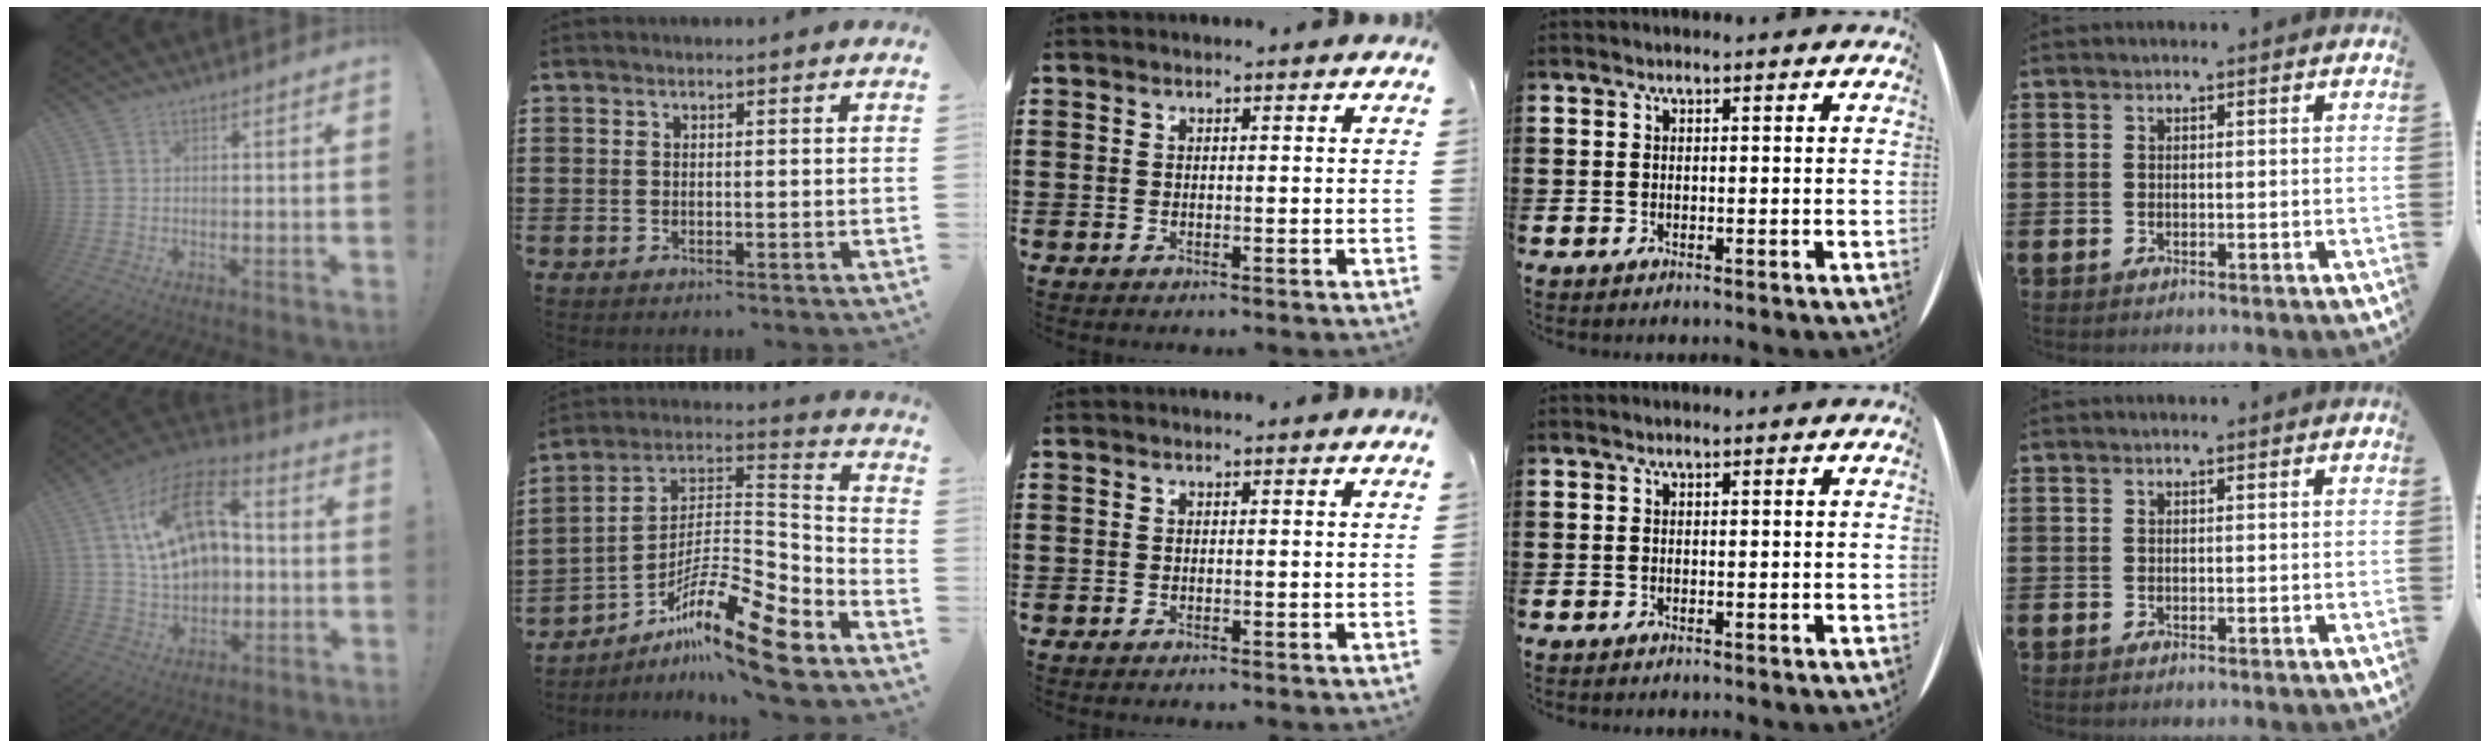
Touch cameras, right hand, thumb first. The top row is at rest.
{"thumb": {"total": 19.4, "force": [4.4, 12.7, 13.9], "torque": [-0.222, -0.008, 0.084]}, "index": {"total": 14.6, "force": [-10.1, 2.7, 10.1], "torque": [-0.162, 0.017, -0.190]}}